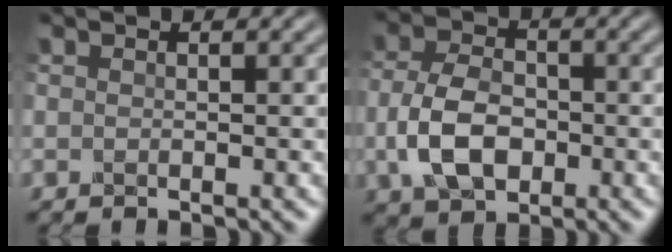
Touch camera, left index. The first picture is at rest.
{"total": 5.5, "force": [-1.6, 3.7, 3.7], "torque": [-0.091, 0.006, -0.034]}